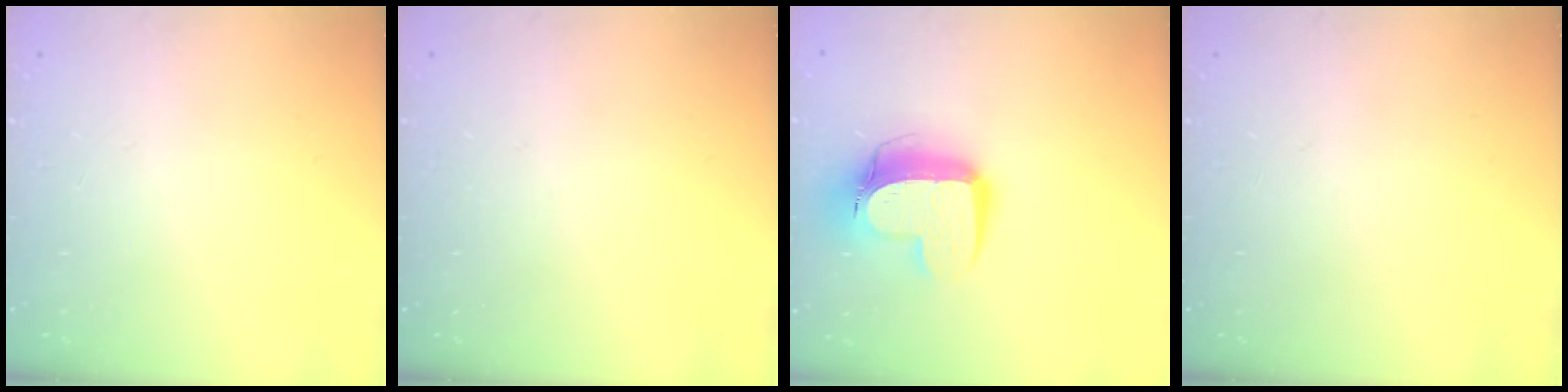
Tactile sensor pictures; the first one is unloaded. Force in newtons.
{"total": 0.0}
{"total": 13.9, "press": 13.8, "slide": 1.4}
{"total": 0.0}